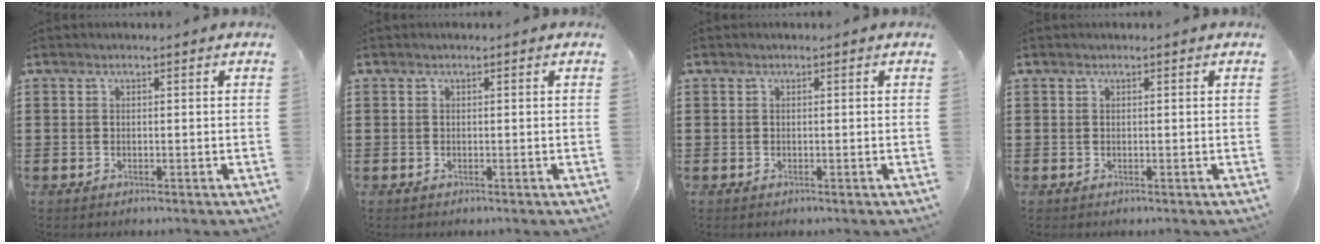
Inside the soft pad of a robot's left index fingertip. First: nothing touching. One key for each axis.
{"total": 0.0}
{"total": 0.0}
{"total": 0.0}